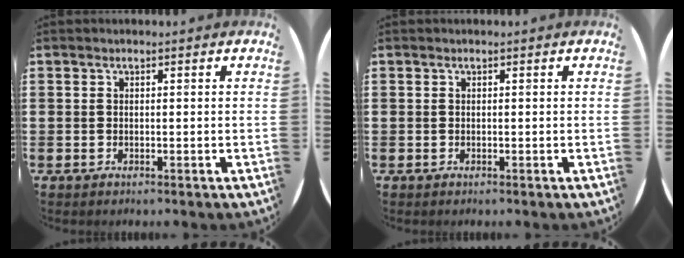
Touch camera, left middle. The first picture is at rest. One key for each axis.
{"total": 0.0}